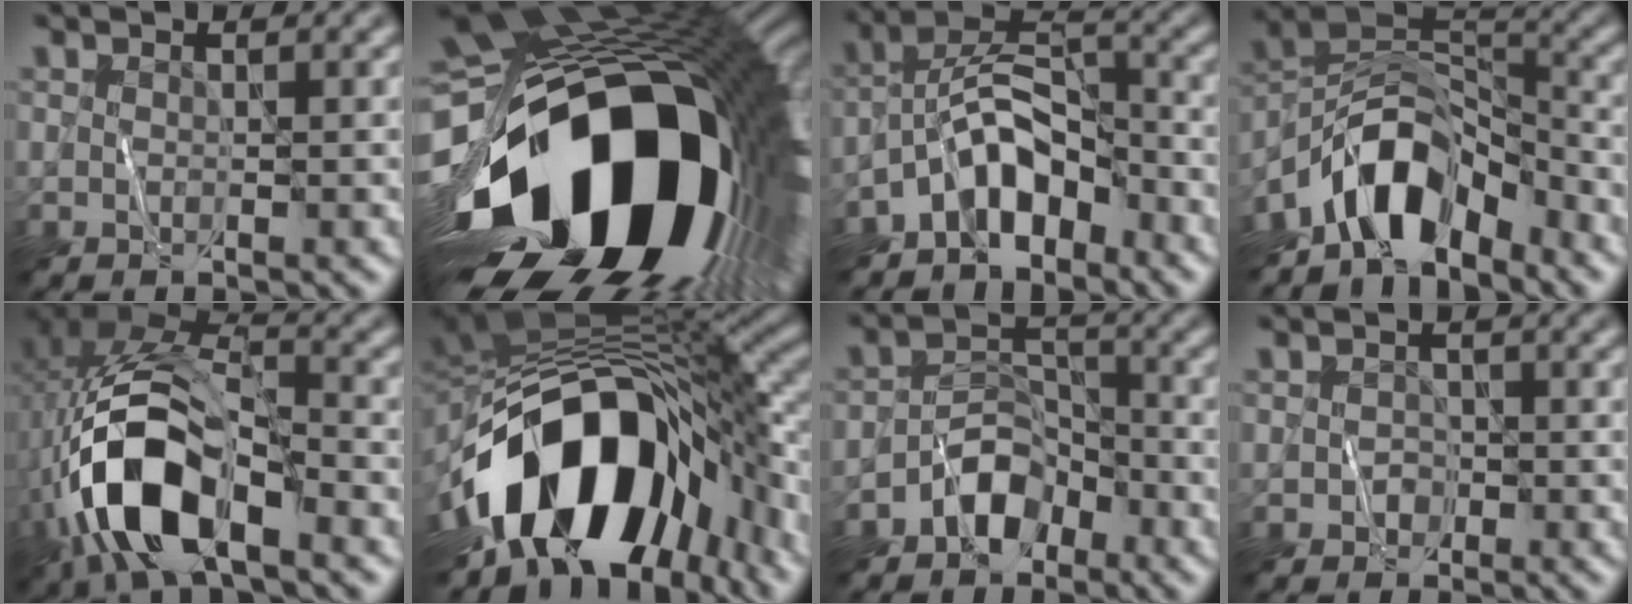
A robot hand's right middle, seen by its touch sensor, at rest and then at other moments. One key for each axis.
{"total": 20.8, "fx": -5.9, "fy": 12.4, "fz": 15.5, "tx": -0.298, "ty": -0.081, "tz": -0.068}
{"total": 6.4, "fx": -4.2, "fy": 3.1, "fz": 3.7, "tx": -0.047, "ty": 0.018, "tz": -0.087}
{"total": 8.2, "fx": -6.0, "fy": 3.5, "fz": 4.3, "tx": -0.058, "ty": 0.010, "tz": -0.121}
{"total": 13.2, "fx": -4.4, "fy": 6.5, "fz": 10.6, "tx": -0.219, "ty": 0.008, "tz": -0.086}
{"total": 17.0, "fx": -6.2, "fy": 9.8, "fz": 12.5, "tx": -0.209, "ty": -0.015, "tz": -0.098}
{"total": 4.0, "fx": -2.6, "fy": 2.4, "fz": 1.8, "tx": -0.020, "ty": 0.014, "tz": -0.051}
{"total": 0.8, "fx": -0.4, "fy": 0.7, "fz": 0.2, "tx": 0.001, "ty": 0.005, "tz": -0.007}